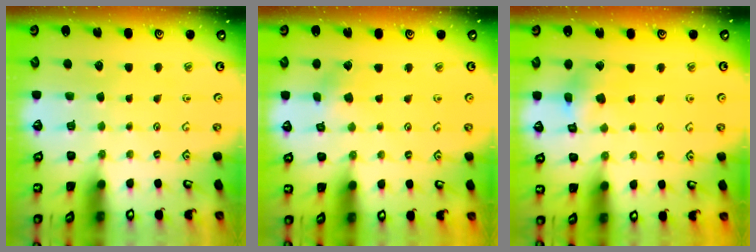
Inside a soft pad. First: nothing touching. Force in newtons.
{"total": 2.1, "press": 2.1, "slide": 0.1}
{"total": 6.3, "press": 6.3, "slide": 0.4}